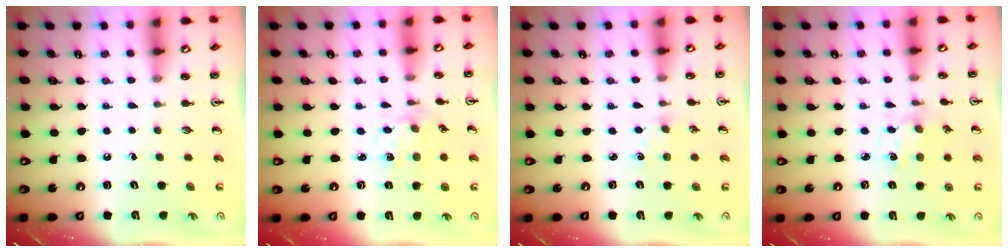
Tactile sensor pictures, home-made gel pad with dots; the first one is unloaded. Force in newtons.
{"total": 2.4, "press": 2.4, "slide": 0.4}
{"total": 1.9, "press": 1.9, "slide": 0.4}
{"total": 1.4, "press": 1.4, "slide": 0.3}